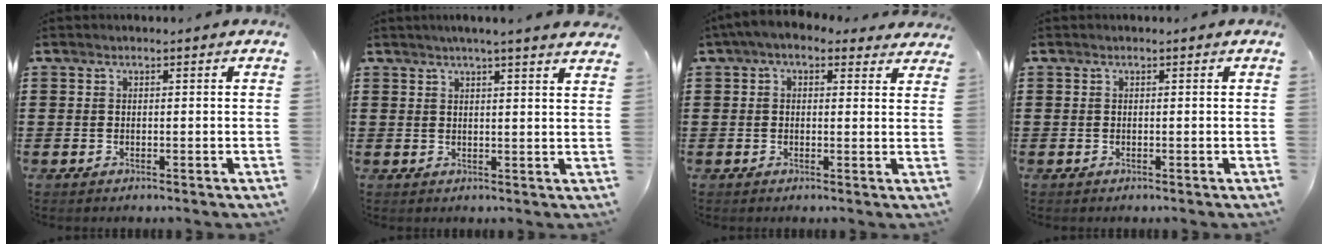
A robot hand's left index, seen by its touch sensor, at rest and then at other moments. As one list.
[{"total": 2.9, "force": [2.5, -0.6, 1.2], "torque": [-0.029, -0.003, 0.046]}, {"total": 3.2, "force": [2.0, 1.6, 1.9], "torque": [-0.043, -0.001, 0.035]}, {"total": 0.0}]